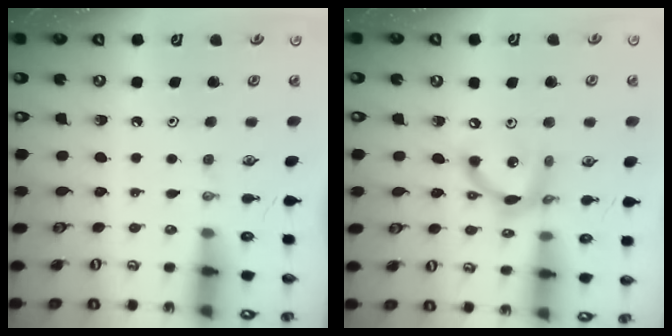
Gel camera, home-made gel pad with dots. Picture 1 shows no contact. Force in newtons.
{"total": 11.9, "press": 11.9, "slide": 0.8}